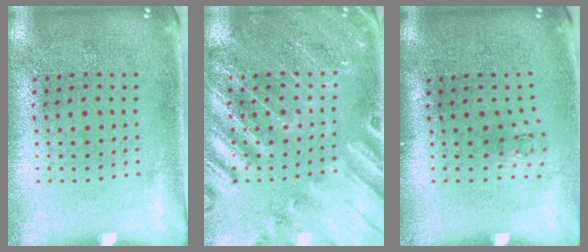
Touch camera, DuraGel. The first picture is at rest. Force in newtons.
{"total": 2.8, "press": 2.8, "slide": 0.4}
{"total": 0.7, "press": 0.3, "slide": 0.7}